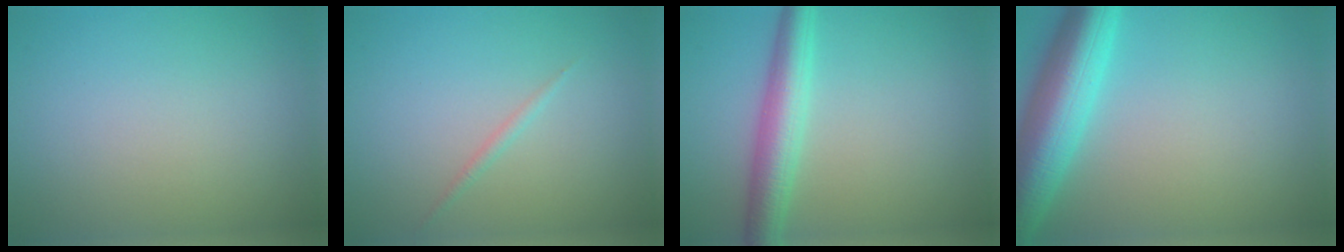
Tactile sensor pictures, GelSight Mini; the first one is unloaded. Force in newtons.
{"total": 0.7, "press": 0.7, "slide": 0.0}
{"total": 4.4, "press": 4.4, "slide": 0.0}
{"total": 8.1, "press": 8.1, "slide": 0.3}